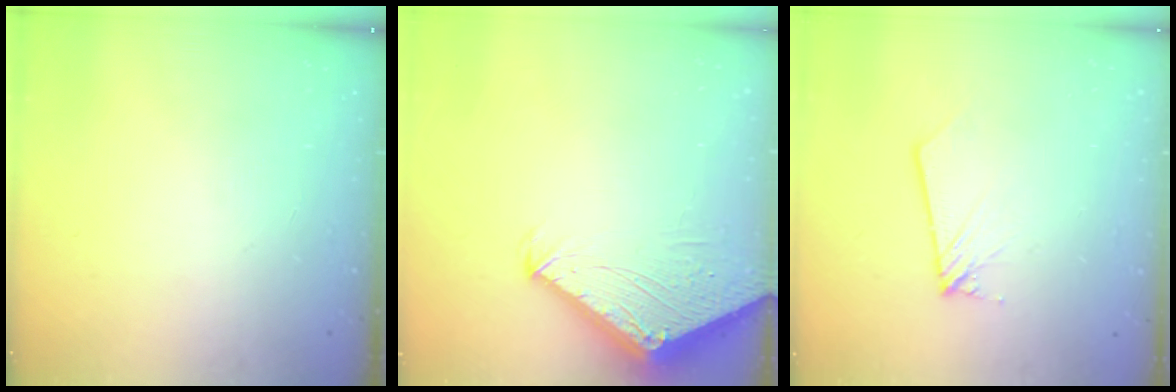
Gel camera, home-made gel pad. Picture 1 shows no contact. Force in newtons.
{"total": 3.5, "press": 3.5, "slide": 0.3}
{"total": 2.2, "press": 2.2, "slide": 0.3}